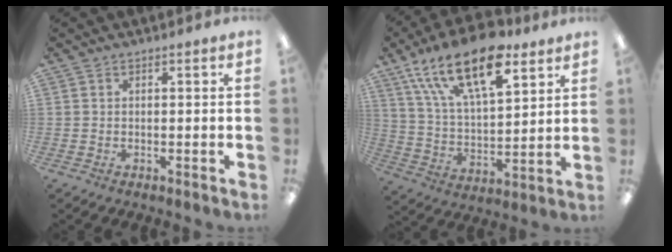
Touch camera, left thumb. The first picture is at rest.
{"total": 21.3, "force": [13.4, 9.3, 13.8], "torque": [-0.244, -0.061, 0.230]}